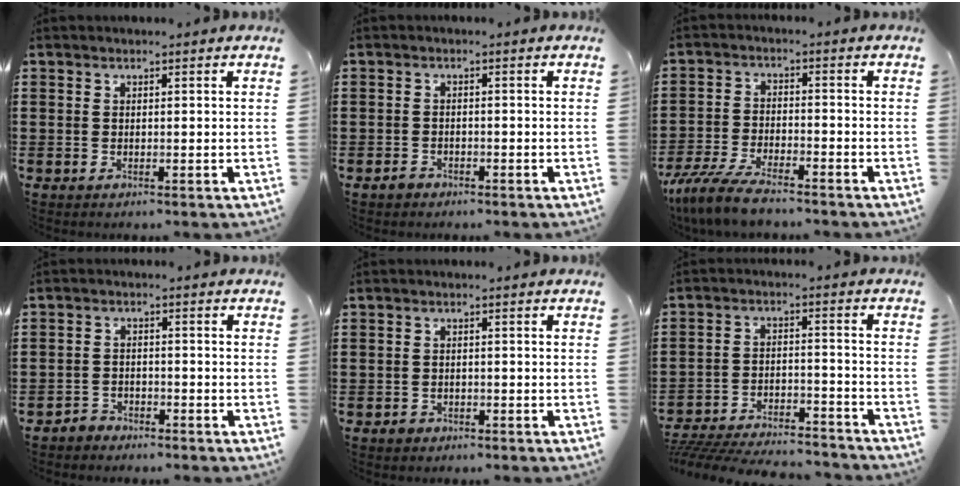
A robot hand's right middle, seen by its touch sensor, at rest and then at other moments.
{"total": 1.5, "force": [-1.1, 0.8, 0.5], "torque": [-0.013, 0.001, -0.023]}
{"total": 6.1, "force": [-5.3, 1.0, 2.7], "torque": [-0.071, -0.003, -0.106]}
{"total": 2.2, "force": [-2.1, 0.8, -0.1], "torque": [-0.006, 0.003, -0.046]}
{"total": 1.2, "force": [-0.9, 0.8, 0.3], "torque": [-0.008, 0.002, -0.020]}
{"total": 6.3, "force": [-6.2, 0.6, 1.2], "torque": [-0.027, 0.006, -0.125]}